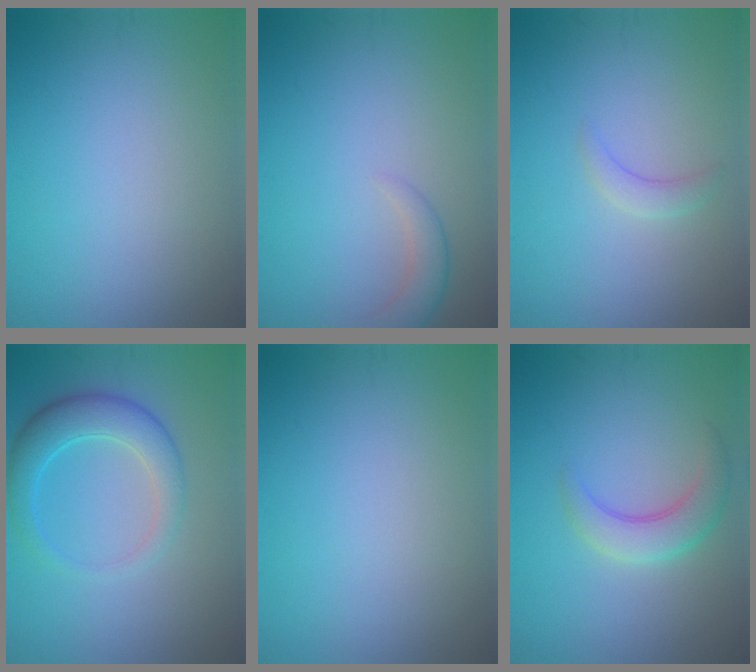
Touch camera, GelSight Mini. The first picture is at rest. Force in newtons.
{"total": 2.6, "press": 2.6, "slide": 0.2}
{"total": 1.3, "press": 1.3, "slide": 0.2}
{"total": 4.2, "press": 4.2, "slide": 0.5}
{"total": 0.0}
{"total": 3.4, "press": 3.4, "slide": 0.2}